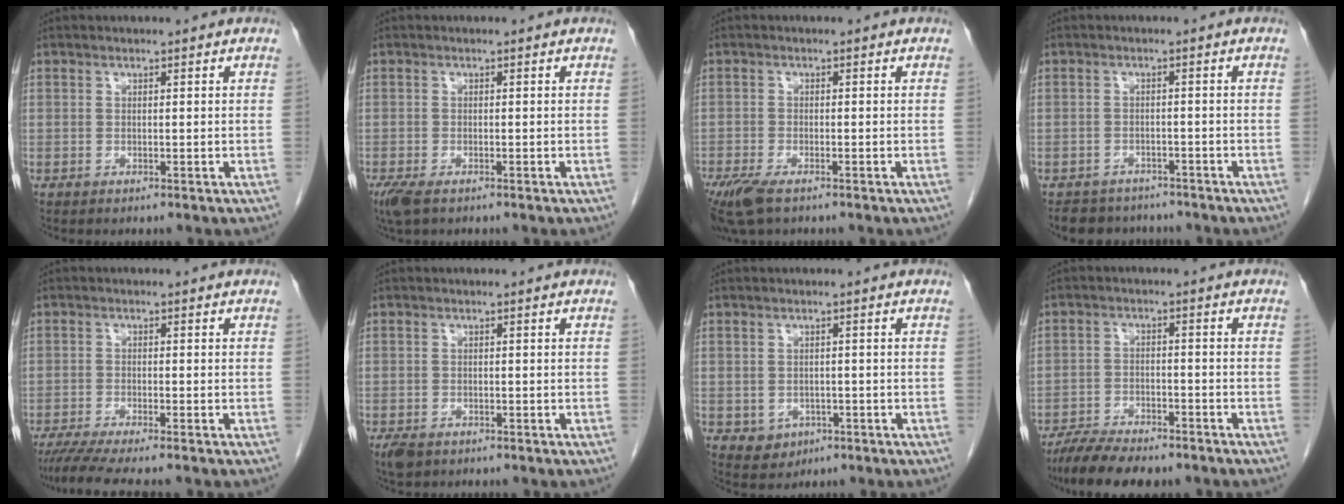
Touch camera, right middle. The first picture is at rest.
{"total": 3.7, "force": [-2.4, 1.4, 2.4], "torque": [-0.057, -0.012, -0.041]}
{"total": 6.6, "force": [-4.6, 2.2, 4.2], "torque": [-0.085, -0.018, -0.081]}
{"total": 5.9, "force": [-5.3, 2.7, 0.4], "torque": [-0.002, 0.003, -0.071]}
{"total": 7.1, "force": [-6.0, -0.3, 3.8], "torque": [-0.058, -0.020, -0.099]}
{"total": 2.9, "force": [-2.0, 1.6, 1.3], "torque": [-0.028, -0.005, -0.029]}
{"total": 3.1, "force": [-1.1, 2.7, 1.1], "torque": [-0.013, 0.003, -0.005]}
{"total": 9.8, "force": [-8.2, 2.6, 4.7], "torque": [-0.076, -0.012, -0.131]}